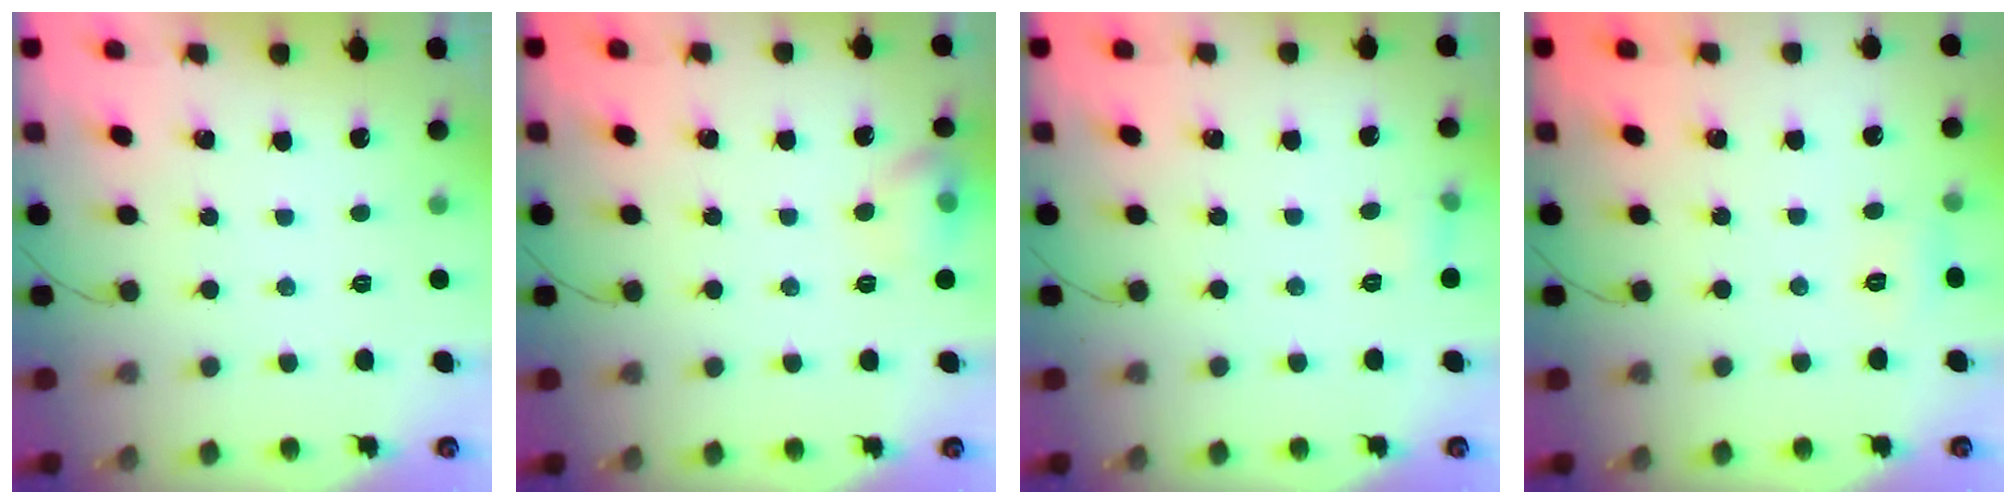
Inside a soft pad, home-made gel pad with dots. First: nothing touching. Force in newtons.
{"total": 7.4, "press": 7.2, "slide": 1.9}
{"total": 4.5, "press": 4.3, "slide": 1.4}
{"total": 5.3, "press": 5.1, "slide": 1.5}